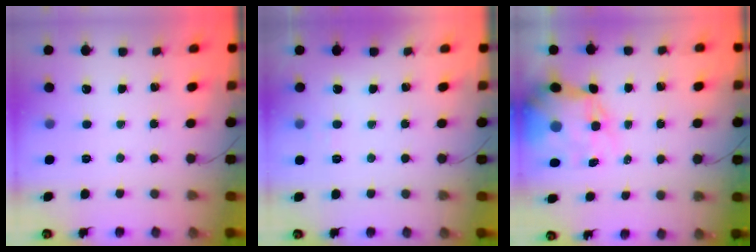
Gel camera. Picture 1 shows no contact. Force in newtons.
{"total": 4.1, "press": 3.9, "slide": 1.0}
{"total": 12.1, "press": 11.6, "slide": 3.5}